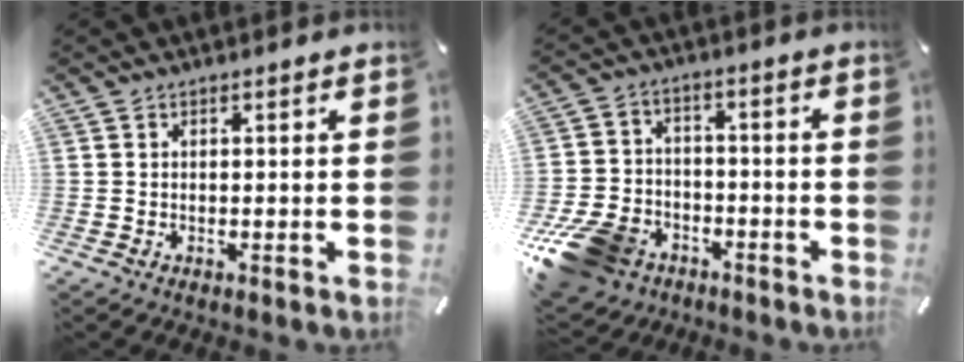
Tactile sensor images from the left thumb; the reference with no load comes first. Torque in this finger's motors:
{"motor_torque": [-0.19, 1.85, 0.37, 0.13, 0.23]}